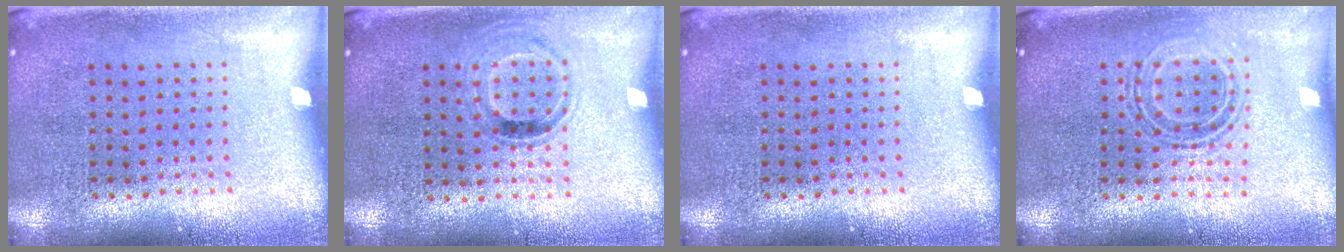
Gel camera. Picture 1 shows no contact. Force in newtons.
{"total": 0.9, "press": 0.8, "slide": 0.4}
{"total": 0.0}
{"total": 0.7, "press": 0.6, "slide": 0.3}